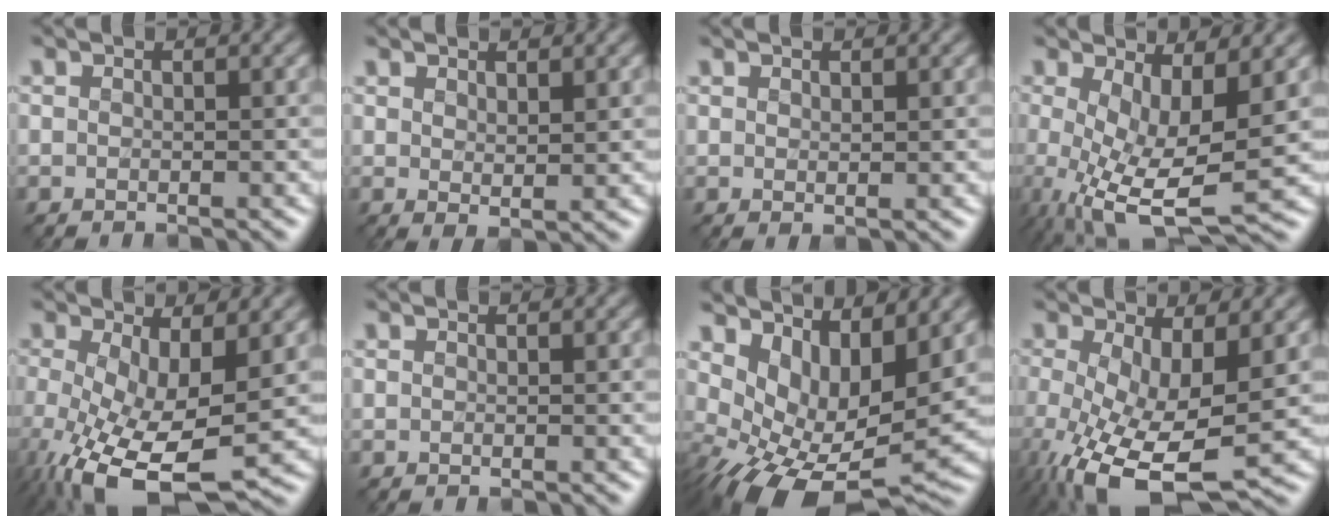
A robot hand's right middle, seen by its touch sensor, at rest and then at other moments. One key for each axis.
{"total": 1.8, "fx": 1.1, "fy": 0.4, "fz": 1.3, "tx": -0.025, "ty": -0.005, "tz": 0.025}
{"total": 0.8, "fx": 0.6, "fy": 0.1, "fz": 0.4, "tx": -0.008, "ty": 0.002, "tz": 0.013}
{"total": 8.2, "fx": -1.0, "fy": 2.9, "fz": 7.6, "tx": -0.156, "ty": -0.018, "tz": -0.008}
{"total": 10.9, "fx": -3.0, "fy": 4.5, "fz": 9.4, "tx": -0.186, "ty": -0.030, "tz": -0.042}
{"total": 0.0}
{"total": 9.9, "fx": 0.7, "fy": 5.3, "fz": 8.3, "tx": -0.143, "ty": -0.022, "tz": 0.029}
{"total": 10.7, "fx": -3.0, "fy": 4.4, "fz": 9.3, "tx": -0.187, "ty": -0.029, "tz": -0.042}